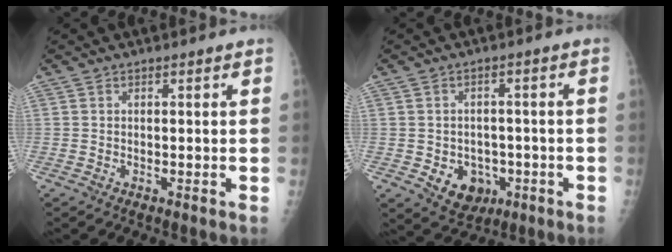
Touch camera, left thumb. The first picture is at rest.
{"total": 8.2, "force": [-2.8, 6.5, 4.1], "torque": [-0.031, 0.019, -0.029]}